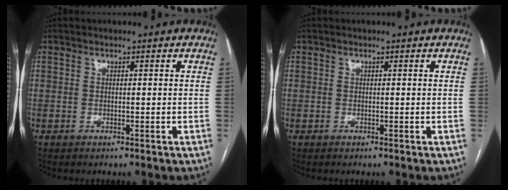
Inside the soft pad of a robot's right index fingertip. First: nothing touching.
{"total": 0.0}